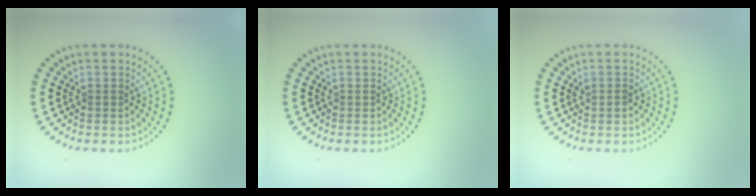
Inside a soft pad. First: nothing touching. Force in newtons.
{"total": 0.0}
{"total": 0.6, "press": 0.6, "slide": 0.1}